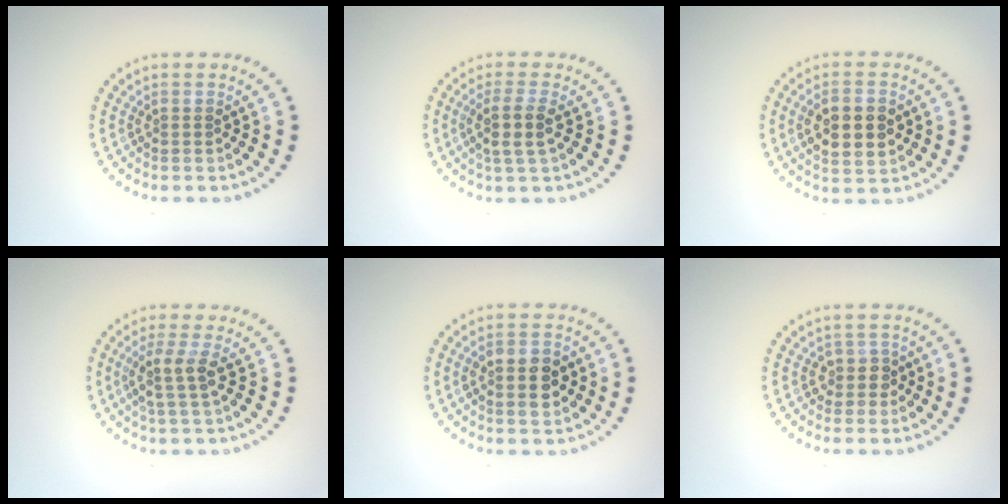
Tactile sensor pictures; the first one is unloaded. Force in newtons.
{"total": 2.8, "press": 2.4, "slide": 1.4}
{"total": 4.3, "press": 4.3, "slide": 0.3}
{"total": 2.6, "press": 2.0, "slide": 1.6}
{"total": 3.9, "press": 3.8, "slide": 0.3}
{"total": 1.9, "press": 1.5, "slide": 1.2}